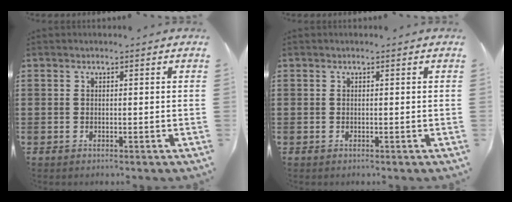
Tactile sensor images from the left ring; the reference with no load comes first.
{"total": 0.0}